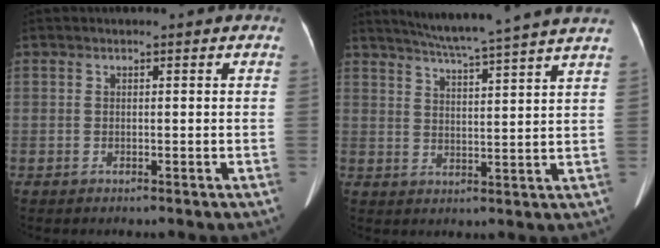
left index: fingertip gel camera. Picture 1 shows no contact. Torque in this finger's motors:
{"motor_torque": [0.50, -1.02, 0.00, 0.06]}